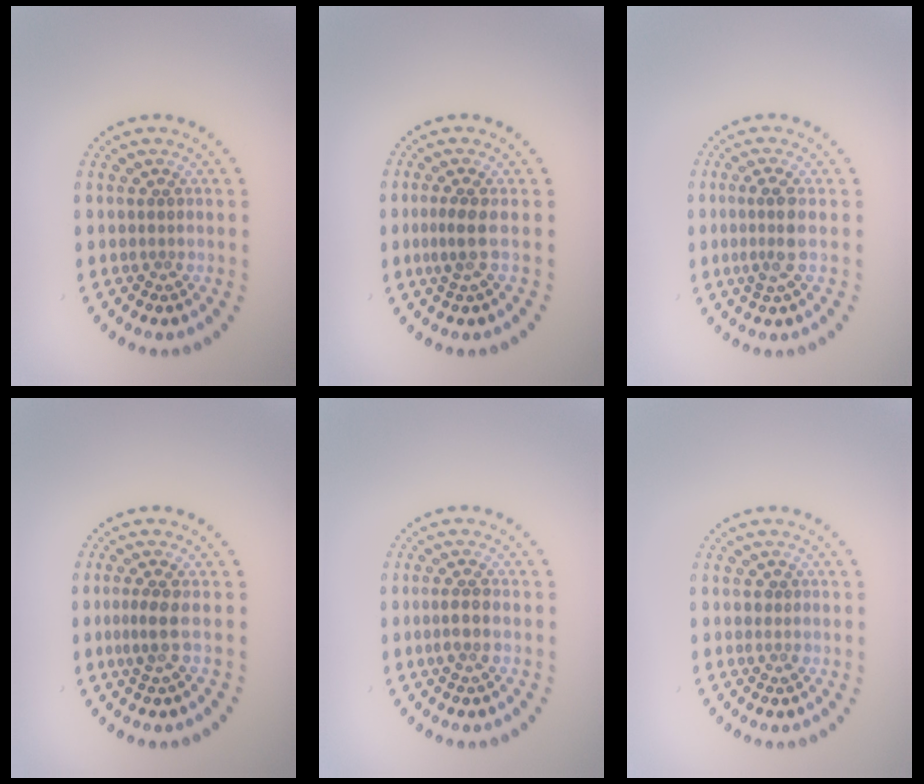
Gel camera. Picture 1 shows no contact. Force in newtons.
{"total": 1.9, "press": 1.3, "slide": 1.3}
{"total": 2.2, "press": 1.8, "slide": 1.2}
{"total": 1.8, "press": 1.4, "slide": 1.2}
{"total": 1.5, "press": 1.4, "slide": 0.5}
{"total": 0.7, "press": 0.7, "slide": 0.2}